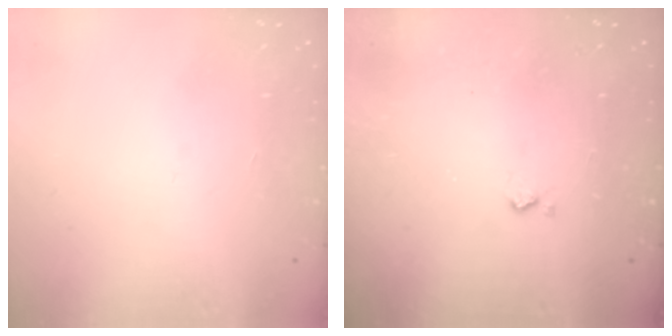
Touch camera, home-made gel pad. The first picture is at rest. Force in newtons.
{"total": 3.5, "press": 3.5, "slide": 0.5}